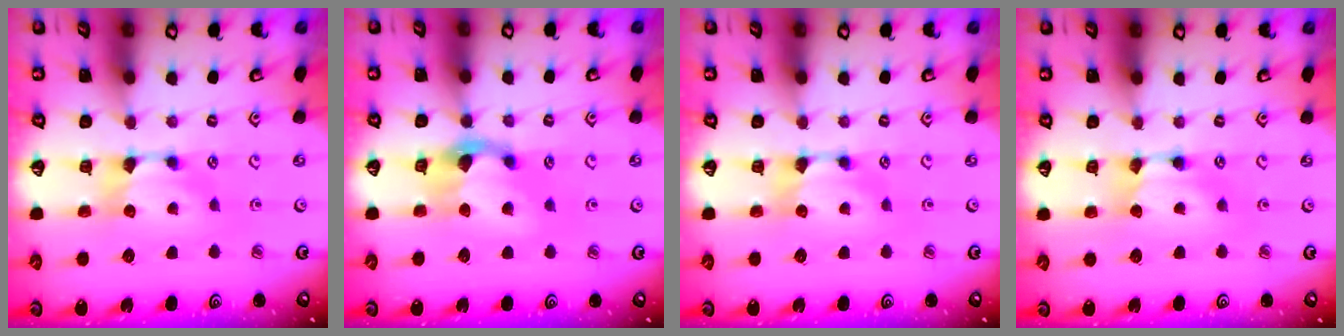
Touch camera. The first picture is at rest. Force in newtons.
{"total": 2.9, "press": 2.2, "slide": 1.9}
{"total": 0.0}
{"total": 1.7, "press": 1.7, "slide": 0.2}